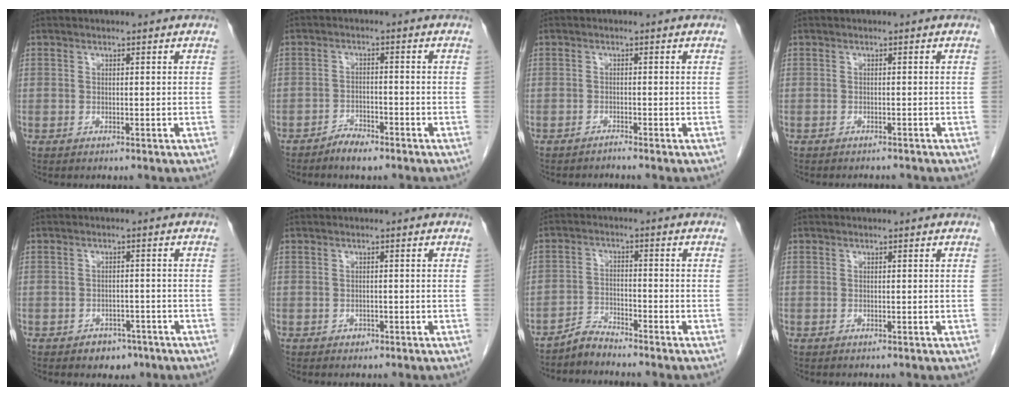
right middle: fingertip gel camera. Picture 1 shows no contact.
{"total": 3.1, "force": [-2.7, 0.9, 1.4], "torque": [-0.026, 0.001, -0.044]}
{"total": 0.7, "force": [-0.7, -0.3, -0.1], "torque": [0.001, -0.004, -0.012]}
{"total": 2.8, "force": [-2.7, 0.6, 0.7], "torque": [-0.009, -0.005, -0.032]}
{"total": 3.4, "force": [-2.2, 2.3, 1.1], "torque": [-0.013, 0.008, -0.023]}
{"total": 0.8, "force": [-0.4, 0.6, 0.2], "torque": [-0.004, 0.002, -0.005]}
{"total": 3.2, "force": [-3.2, 0.0, 0.1], "torque": [-0.001, -0.014, -0.062]}
{"total": 0.0}